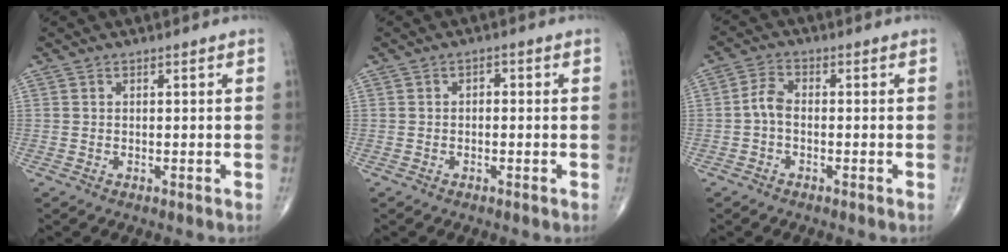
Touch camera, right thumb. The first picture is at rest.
{"total": 1.3, "force": [-0.1, 0.9, 0.9], "torque": [-0.007, 0.006, -0.006]}
{"total": 3.4, "force": [-0.8, 2.0, 2.7], "torque": [-0.054, 0.014, -0.024]}